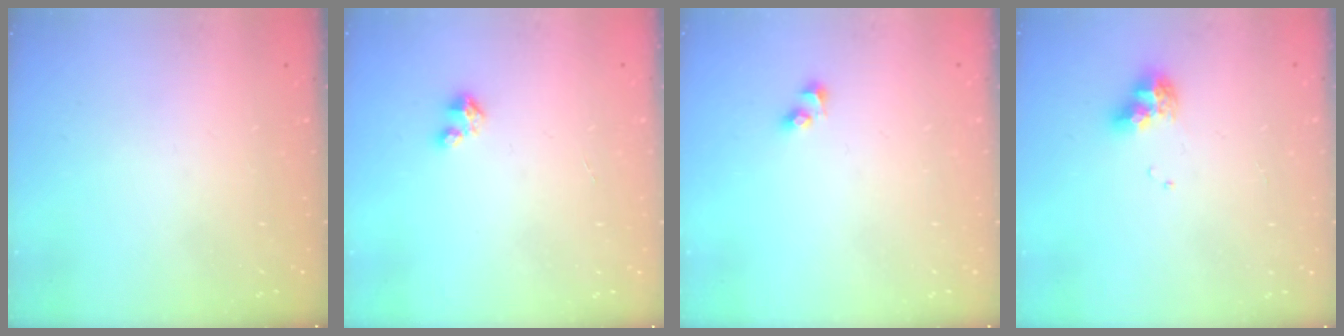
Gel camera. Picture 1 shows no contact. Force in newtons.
{"total": 1.4, "press": 1.4, "slide": 0.2}
{"total": 2.6, "press": 2.4, "slide": 1.2}
{"total": 9.6, "press": 9.5, "slide": 0.9}